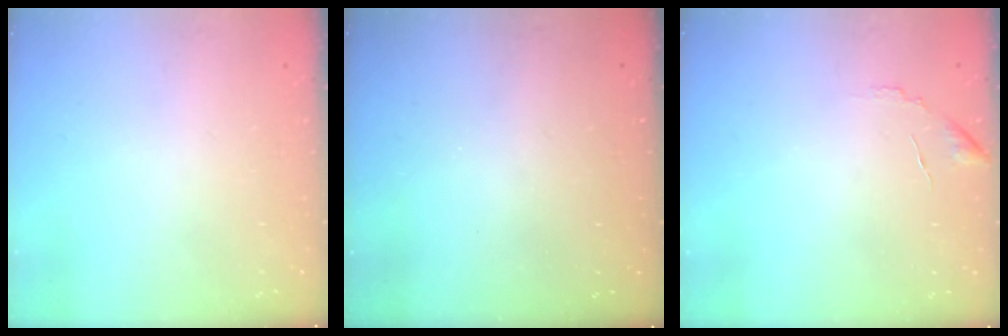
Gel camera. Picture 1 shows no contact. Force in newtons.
{"total": 3.1, "press": 3.1, "slide": 0.1}
{"total": 5.7, "press": 5.7, "slide": 0.3}